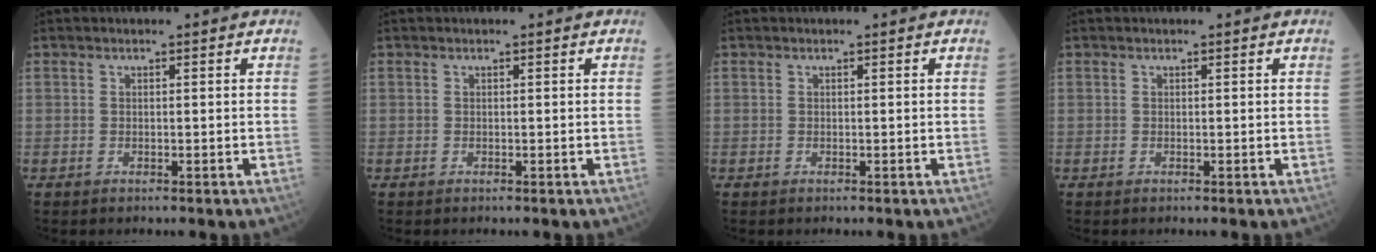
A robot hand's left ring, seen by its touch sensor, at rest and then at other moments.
{"total": 0.0}
{"total": 0.0}
{"total": 0.0}